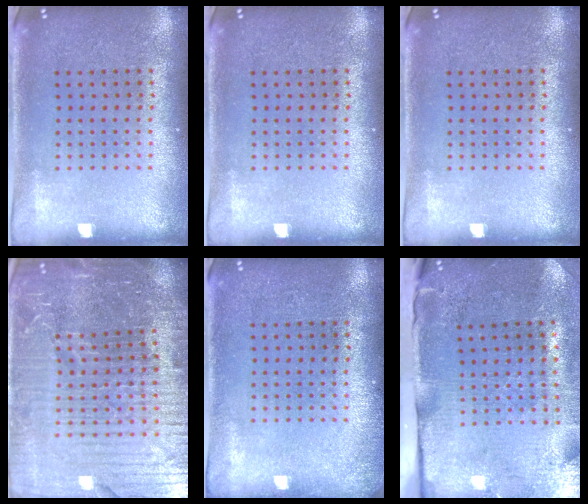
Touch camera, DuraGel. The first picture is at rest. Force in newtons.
{"total": 0.0}
{"total": 0.0}
{"total": 6.8, "press": 5.9, "slide": 3.3}
{"total": 0.9, "press": 0.9, "slide": 0.2}
{"total": 4.6, "press": 3.7, "slide": 2.8}